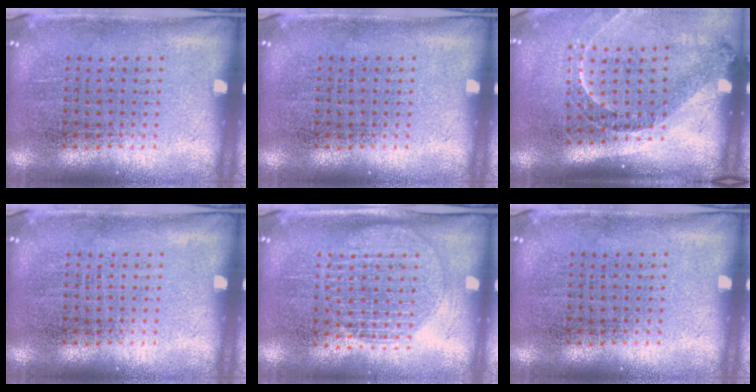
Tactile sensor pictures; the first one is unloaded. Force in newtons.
{"total": 0.0}
{"total": 1.6, "press": 1.3, "slide": 0.9}
{"total": 0.0}
{"total": 1.6, "press": 1.4, "slide": 0.7}
{"total": 0.0}